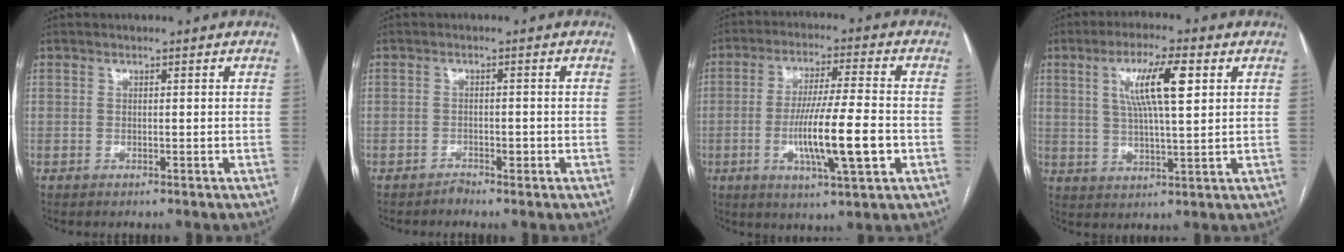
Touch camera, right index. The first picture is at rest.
{"total": 1.2, "force": [-1.0, 0.5, 0.3], "torque": [-0.003, 0.002, -0.015]}
{"total": 12.3, "force": [-2.9, 0.8, 11.9], "torque": [-0.213, -0.010, -0.051]}
{"total": 9.7, "force": [3.2, 1.3, 9.1], "torque": [-0.164, 0.010, 0.058]}